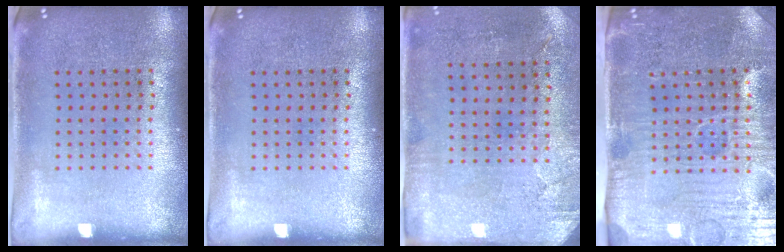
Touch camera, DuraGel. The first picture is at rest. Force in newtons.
{"total": 0.0}
{"total": 2.9, "press": 2.4, "slide": 1.7}
{"total": 5.1, "press": 4.5, "slide": 2.5}